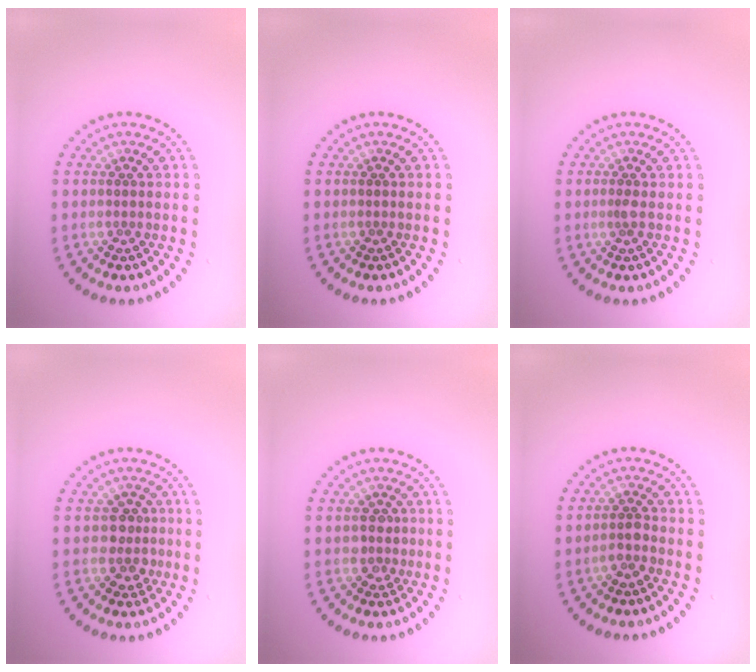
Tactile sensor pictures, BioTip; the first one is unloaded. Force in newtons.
{"total": 0.0}
{"total": 0.8, "press": 0.5, "slide": 0.5}
{"total": 2.0, "press": 1.8, "slide": 1.0}
{"total": 1.3, "press": 1.1, "slide": 0.8}
{"total": 1.6, "press": 1.3, "slide": 0.9}